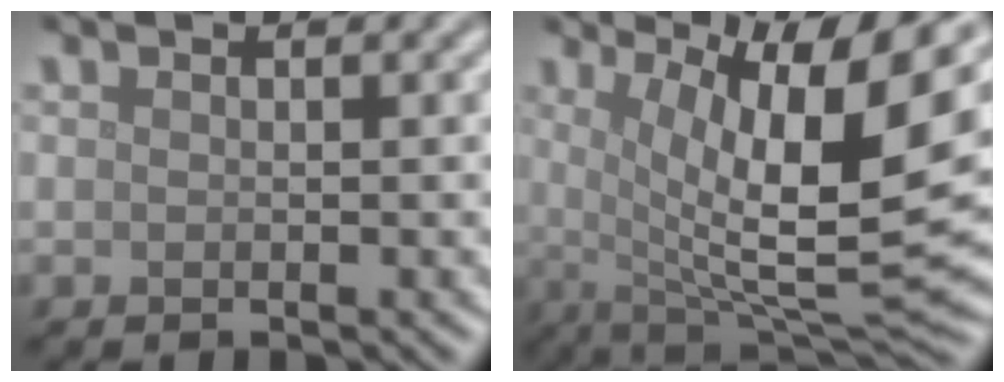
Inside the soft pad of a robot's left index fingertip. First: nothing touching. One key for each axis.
{"total": 14.6, "fx": 3.5, "fy": 4.2, "fz": 13.6, "tx": -0.201, "ty": -0.008, "tz": 0.066}